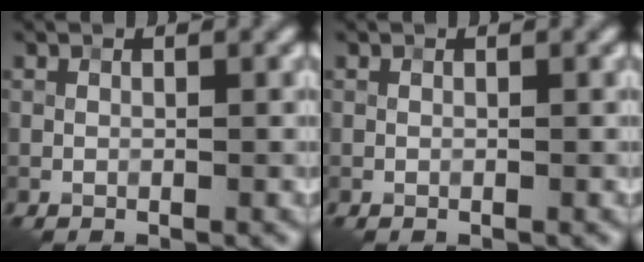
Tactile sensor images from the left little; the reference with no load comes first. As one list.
[{"total": 0.0}]